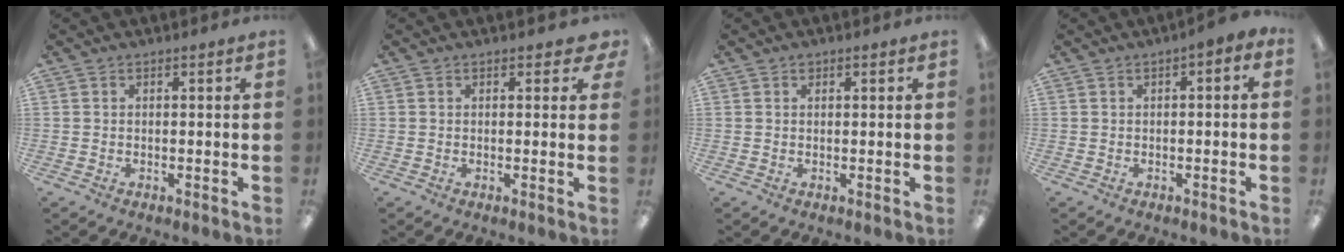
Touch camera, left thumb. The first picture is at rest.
{"total": 2.1, "force": [1.1, 1.2, 1.3], "torque": [-0.011, -0.001, 0.015]}
{"total": 0.7, "force": [0.5, 0.5, 0.3], "torque": [-0.007, 0.004, 0.008]}
{"total": 1.8, "force": [-0.7, 0.8, 1.5], "torque": [-0.027, 0.007, -0.015]}